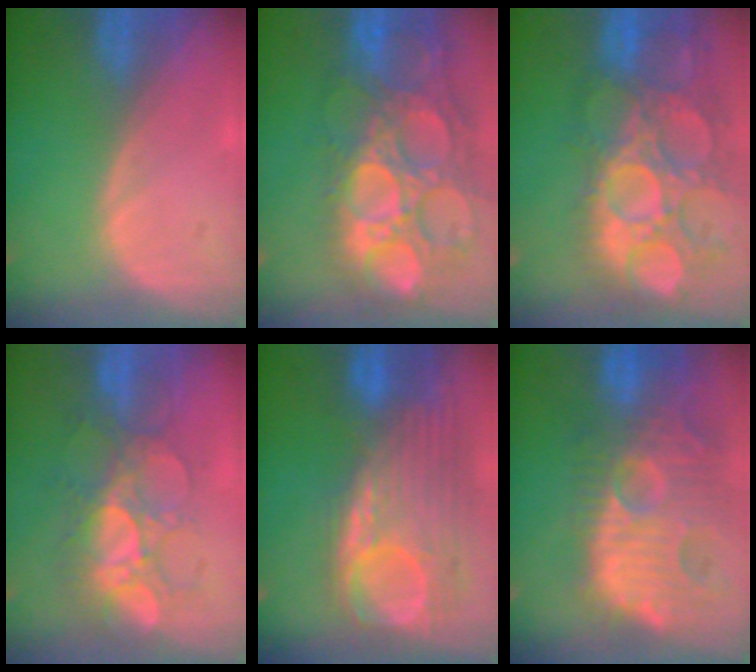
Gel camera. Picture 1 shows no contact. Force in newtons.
{"total": 15.7, "press": 13.0, "slide": 8.9}
{"total": 15.1, "press": 12.6, "slide": 8.4}
{"total": 8.2, "press": 7.7, "slide": 2.8}
{"total": 12.0, "press": 10.4, "slide": 6.0}
{"total": 14.4, "press": 12.6, "slide": 7.0}